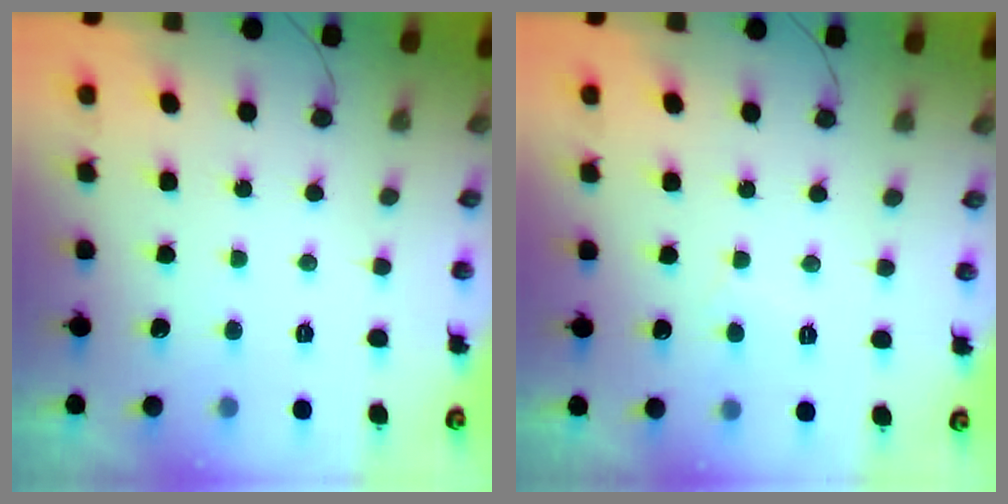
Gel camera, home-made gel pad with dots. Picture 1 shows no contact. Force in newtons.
{"total": 3.9, "press": 3.9, "slide": 0.5}